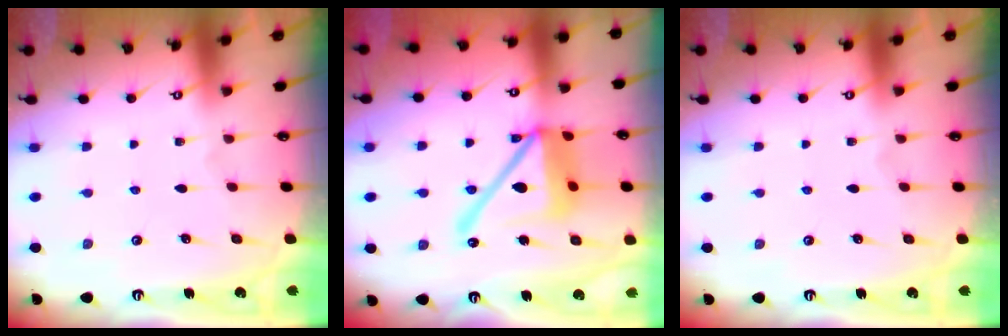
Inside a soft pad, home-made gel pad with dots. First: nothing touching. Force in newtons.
{"total": 16.4, "press": 16.3, "slide": 1.9}
{"total": 0.0}